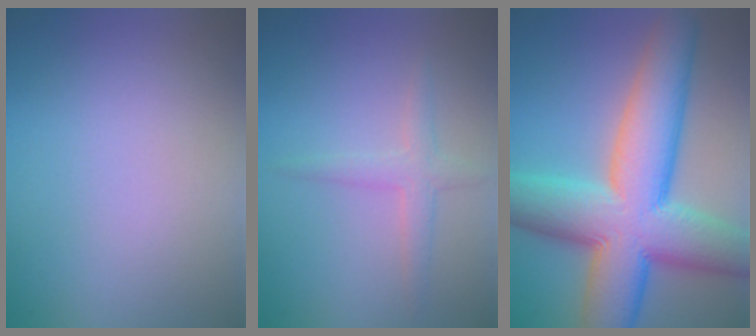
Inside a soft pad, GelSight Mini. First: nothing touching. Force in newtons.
{"total": 1.9, "press": 1.9, "slide": 0.1}
{"total": 13.4, "press": 13.4, "slide": 0.5}